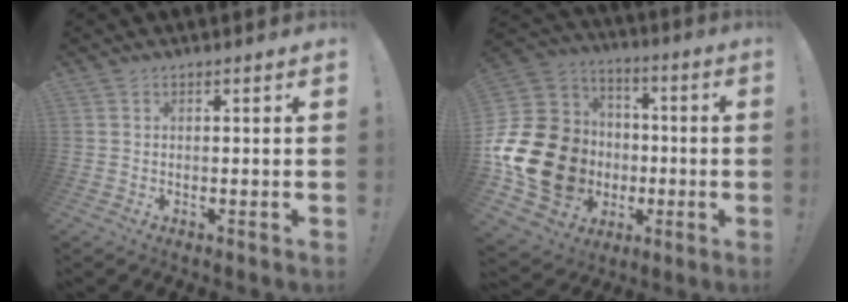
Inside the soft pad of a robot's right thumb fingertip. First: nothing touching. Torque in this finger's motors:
{"motor_torque": [2.42, 2.59, 1.34, -1.20, 0.58]}